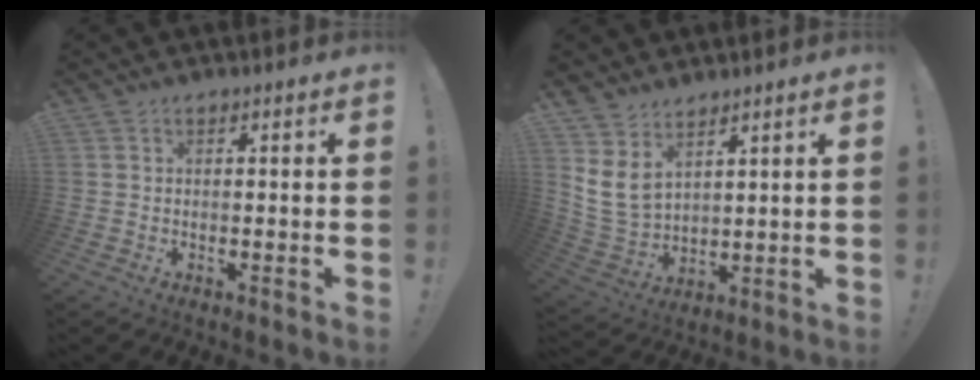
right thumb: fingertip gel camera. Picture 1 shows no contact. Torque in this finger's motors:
{"motor_torque": [-0.31, 0.66, 0.18, 0.18, 0.06]}